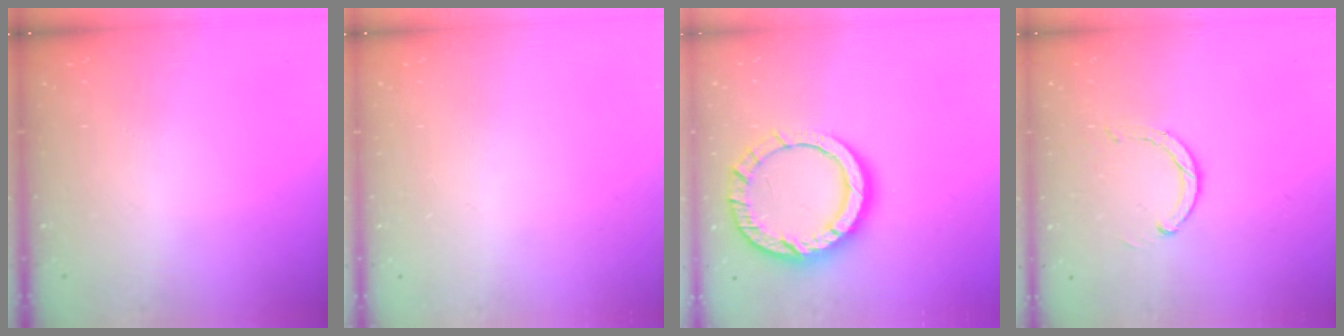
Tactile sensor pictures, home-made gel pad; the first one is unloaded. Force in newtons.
{"total": 0.0}
{"total": 14.6, "press": 14.5, "slide": 1.3}
{"total": 2.9, "press": 2.9, "slide": 0.4}